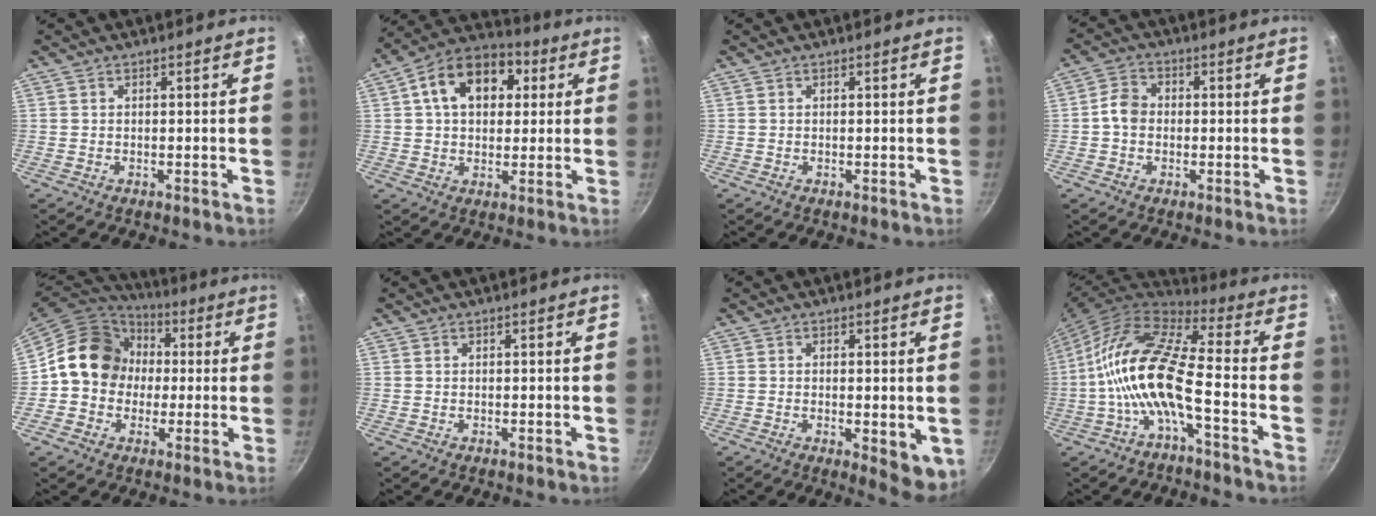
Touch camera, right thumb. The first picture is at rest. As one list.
[{"total": 15.0, "force": [4.0, 10.5, 9.9], "torque": [-0.136, 0.019, 0.045]}, {"total": 0.0}, {"total": 4.4, "force": [-0.5, 3.6, 2.5], "torque": [-0.032, 0.017, -0.021]}, {"total": 14.2, "force": [1.1, 12.3, 7.0], "torque": [-0.075, 0.029, 0.002]}, {"total": 0.0}, {"total": 7.1, "force": [-1.2, 2.7, 6.4], "torque": [-0.072, -0.010, -0.012]}, {"total": 14.7, "force": [-3.8, 4.5, 13.5], "torque": [-0.272, 0.045, -0.086]}]